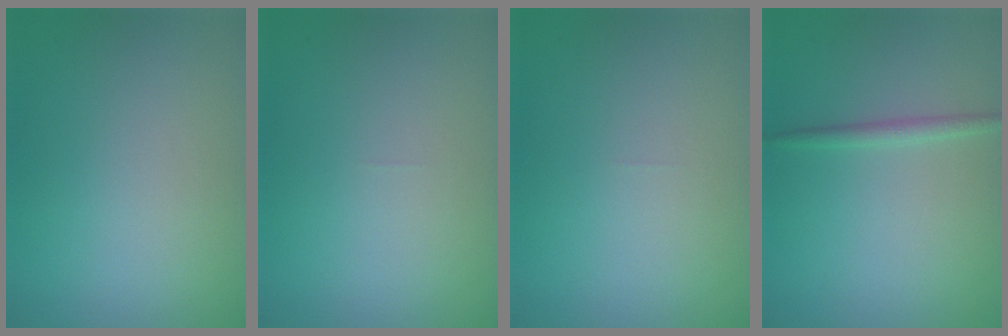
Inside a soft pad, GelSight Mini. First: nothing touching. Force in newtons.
{"total": 0.0}
{"total": 0.0}
{"total": 1.2, "press": 1.2, "slide": 0.1}